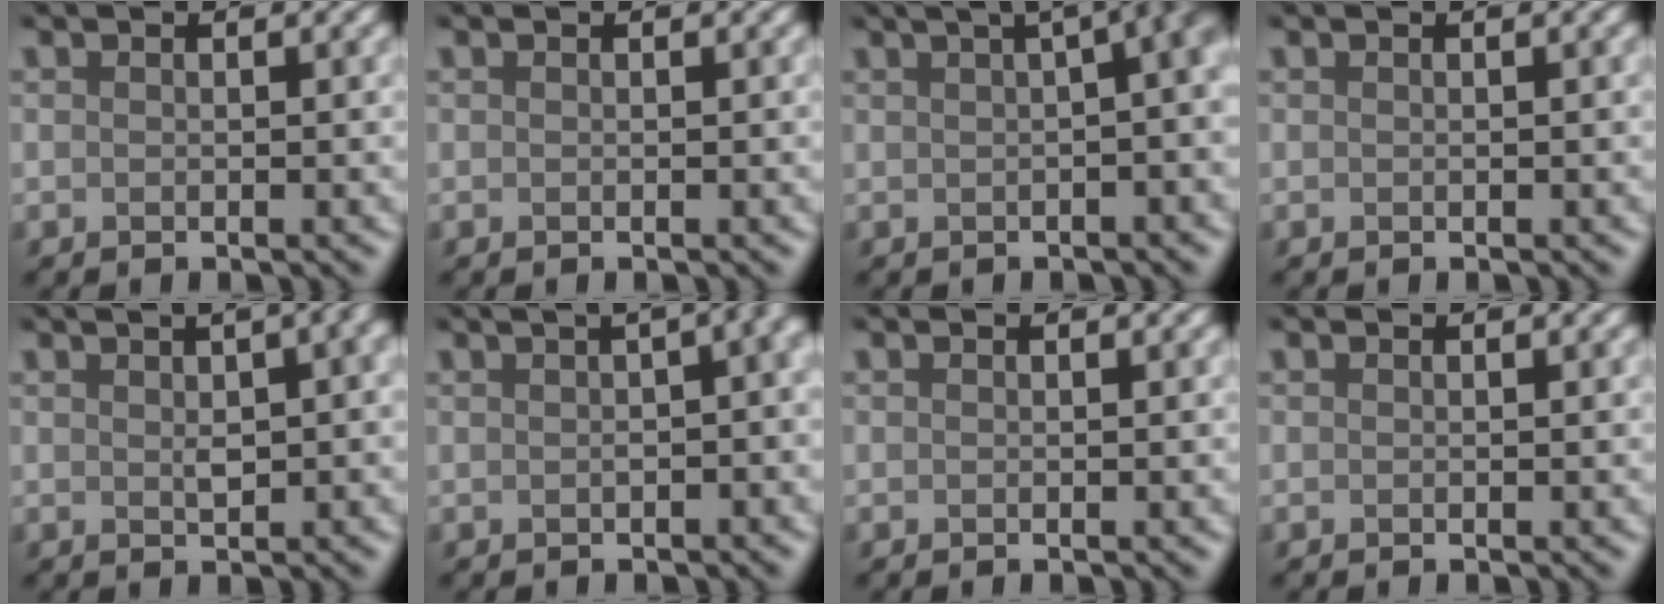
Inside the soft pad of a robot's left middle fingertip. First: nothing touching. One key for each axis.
{"total": 0.0}
{"total": 14.2, "fx": 3.6, "fy": 6.5, "fz": 12.0, "tx": -0.074, "ty": 0.081, "tz": 0.040}
{"total": 0.7, "fx": 0.2, "fy": 0.4, "fz": 0.6, "tx": -0.006, "ty": 0.003, "tz": -0.002}
{"total": 13.6, "fx": 3.9, "fy": 5.8, "fz": 11.7, "tx": -0.106, "ty": 0.071, "tz": 0.042}
{"total": 17.7, "fx": 4.6, "fy": 8.0, "fz": 15.1, "tx": -0.091, "ty": 0.073, "tz": 0.044}
{"total": 0.0}
{"total": 0.0}